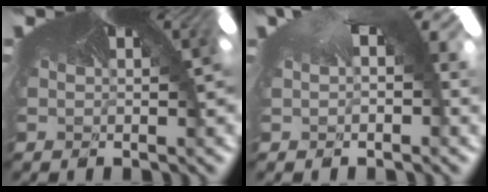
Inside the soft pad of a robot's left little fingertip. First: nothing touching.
{"total": 1.4, "force": [-0.6, 1.1, 0.6], "torque": [-0.040, 0.010, -0.005]}